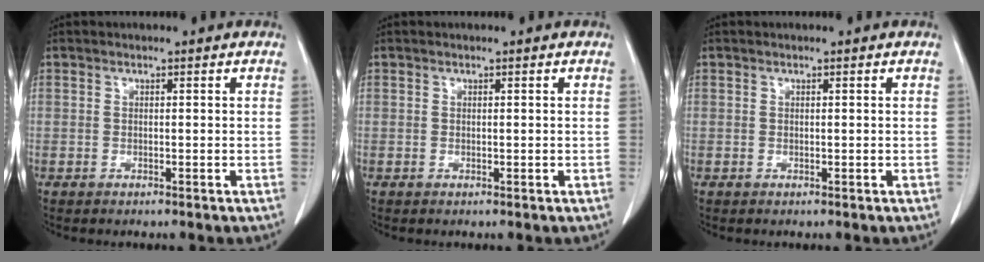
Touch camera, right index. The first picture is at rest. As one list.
[{"total": 0.0}, {"total": 0.0}]